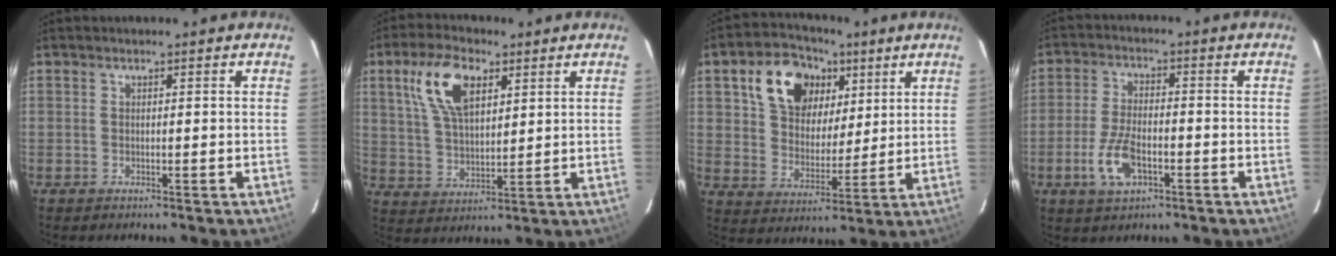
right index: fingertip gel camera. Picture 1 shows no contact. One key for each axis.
{"total": 11.7, "fx": 5.3, "fy": 5.8, "fz": 8.8, "tx": -0.171, "ty": 0.020, "tz": 0.105}
{"total": 15.6, "fx": 7.4, "fy": 10.6, "fz": 8.7, "tx": -0.176, "ty": 0.042, "tz": 0.138}
{"total": 8.2, "fx": -3.4, "fy": 3.9, "fz": 6.3, "tx": -0.141, "ty": -0.002, "tz": -0.061}